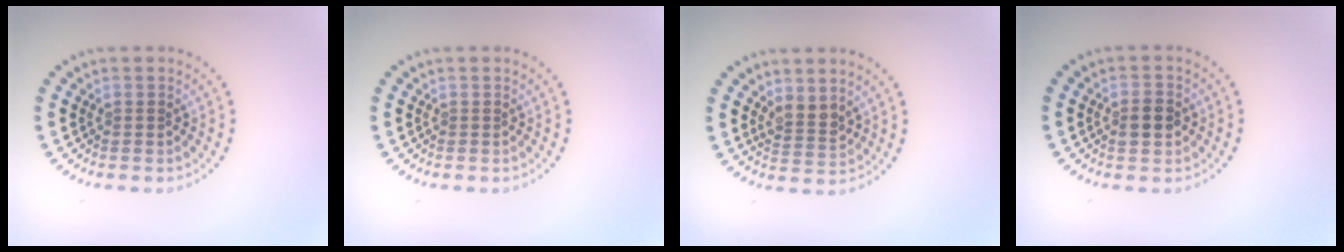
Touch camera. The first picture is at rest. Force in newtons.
{"total": 0.0}
{"total": 2.1, "press": 1.7, "slide": 1.2}
{"total": 2.7, "press": 2.7, "slide": 0.1}